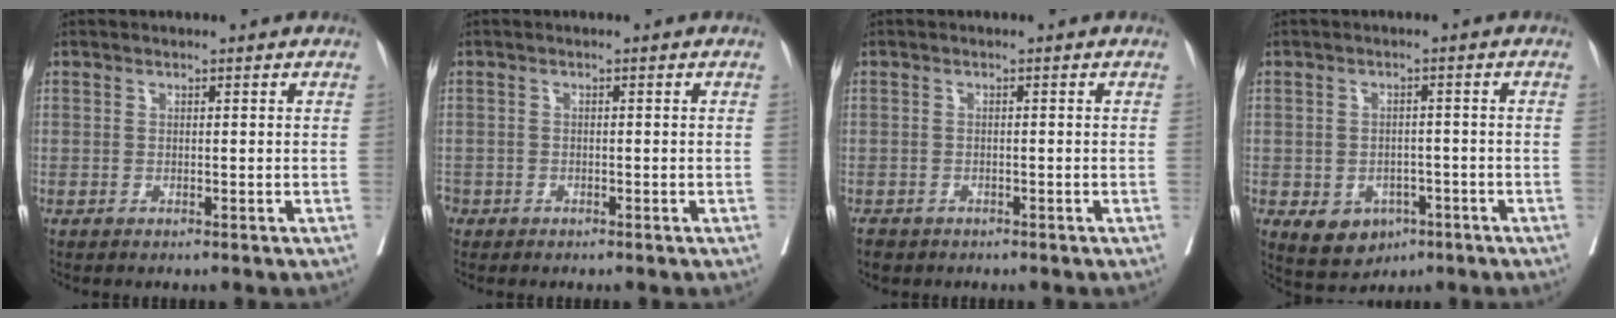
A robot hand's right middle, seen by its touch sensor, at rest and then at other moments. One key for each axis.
{"total": 2.3, "fx": -1.5, "fy": 1.6, "fz": 0.4, "tx": -0.012, "ty": 0.001, "tz": -0.032}
{"total": 3.0, "fx": -2.3, "fy": 1.7, "fz": 0.8, "tx": -0.016, "ty": -0.003, "tz": -0.034}
{"total": 6.3, "fx": -2.9, "fy": 4.8, "fz": 2.9, "tx": -0.042, "ty": 0.003, "tz": -0.033}